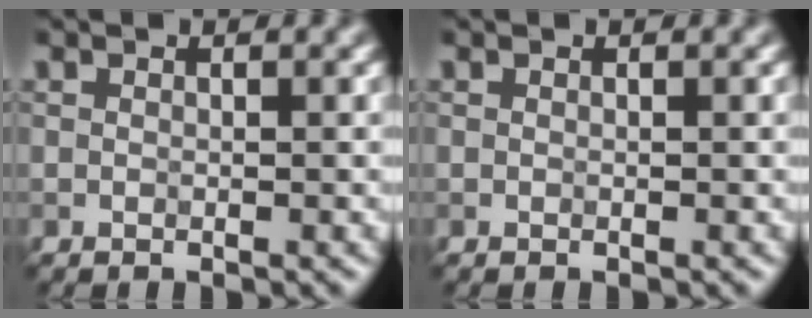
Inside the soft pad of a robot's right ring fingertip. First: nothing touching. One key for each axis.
{"total": 0.0}